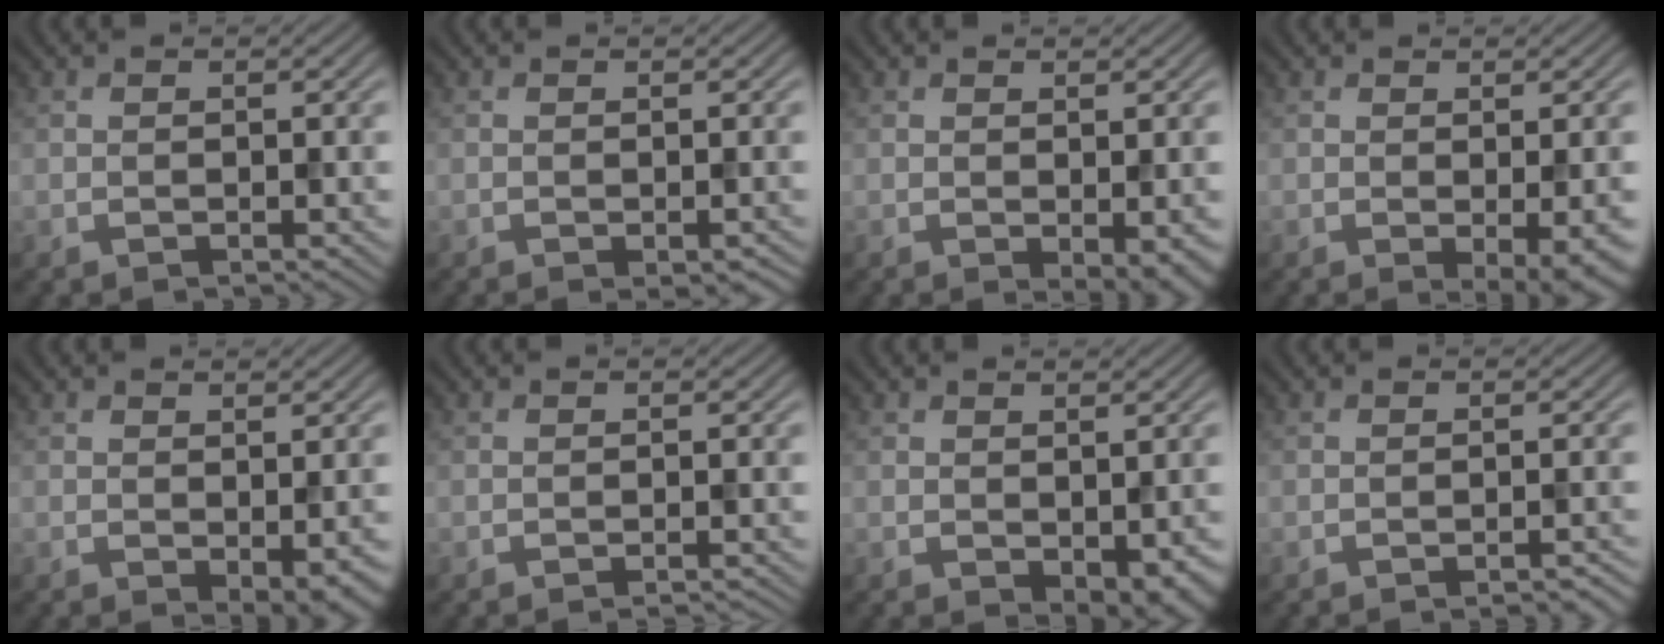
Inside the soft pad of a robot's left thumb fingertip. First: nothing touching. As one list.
[{"total": 1.8, "force": [-1.0, 0.3, 1.4], "torque": [-0.022, 0.000, -0.012]}, {"total": 3.1, "force": [-0.9, 1.1, 2.8], "torque": [-0.040, -0.009, -0.008]}, {"total": 4.5, "force": [-1.0, 1.0, 4.3], "torque": [-0.062, -0.008, -0.009]}, {"total": 3.8, "force": [-1.2, 1.6, 3.3], "torque": [-0.047, -0.012, -0.010]}, {"total": 1.0, "force": [-0.8, 0.2, 0.6], "torque": [0.000, 0.001, -0.017]}, {"total": 4.0, "force": [-1.3, 2.2, 3.1], "torque": [-0.042, -0.016, -0.007]}, {"total": 1.9, "force": [-1.4, 0.3, 1.2], "torque": [-0.008, 0.006, -0.026]}]